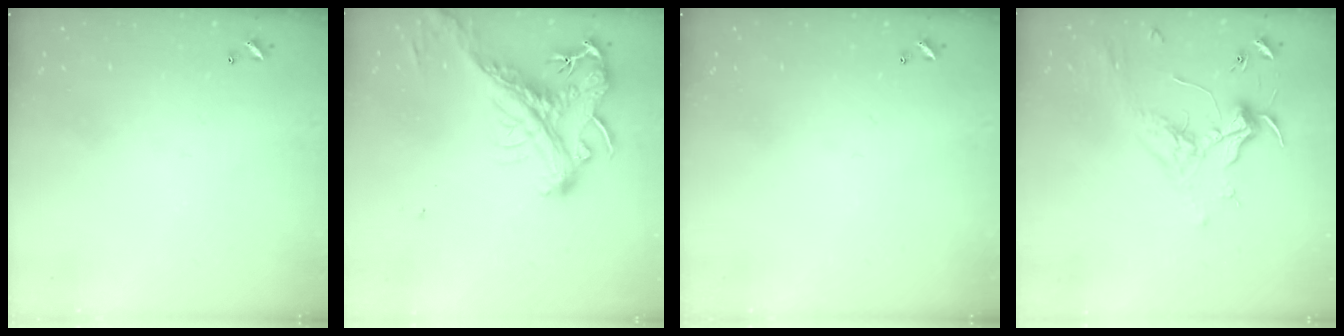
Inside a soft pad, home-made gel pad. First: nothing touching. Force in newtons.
{"total": 2.6, "press": 2.2, "slide": 1.4}
{"total": 0.0}
{"total": 2.0, "press": 1.9, "slide": 0.7}